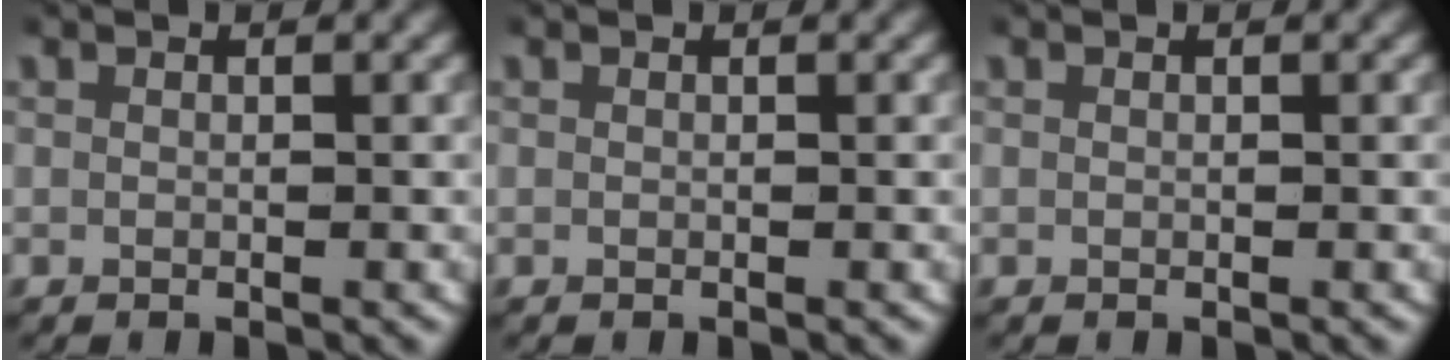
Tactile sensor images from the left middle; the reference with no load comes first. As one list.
[{"total": 0.0}, {"total": 0.0}]